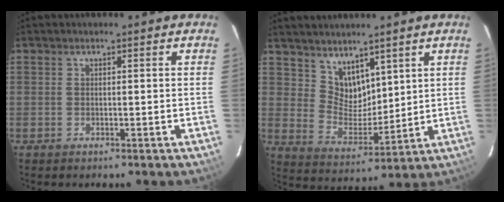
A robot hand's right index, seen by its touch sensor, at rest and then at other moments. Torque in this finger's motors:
{"motor_torque": [0.06, 0.15, 0.07, 0.04]}